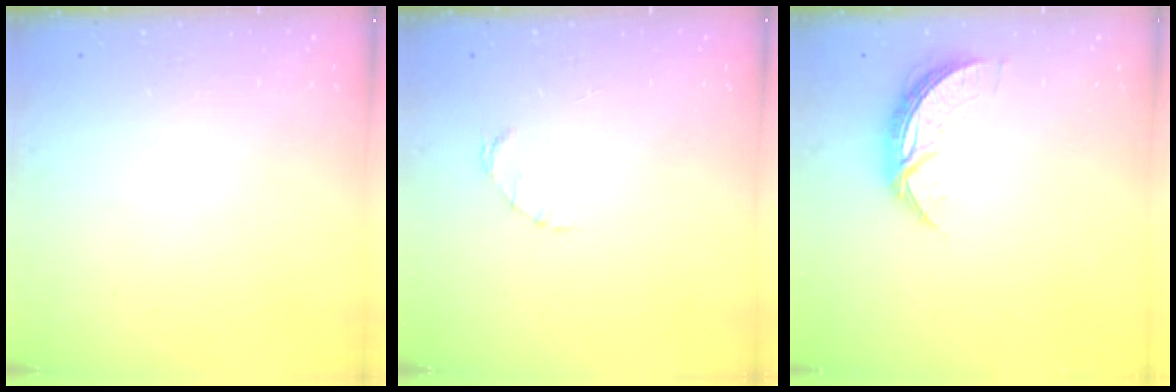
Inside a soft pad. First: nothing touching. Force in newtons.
{"total": 1.6, "press": 1.5, "slide": 0.3}
{"total": 7.6, "press": 7.6, "slide": 0.1}